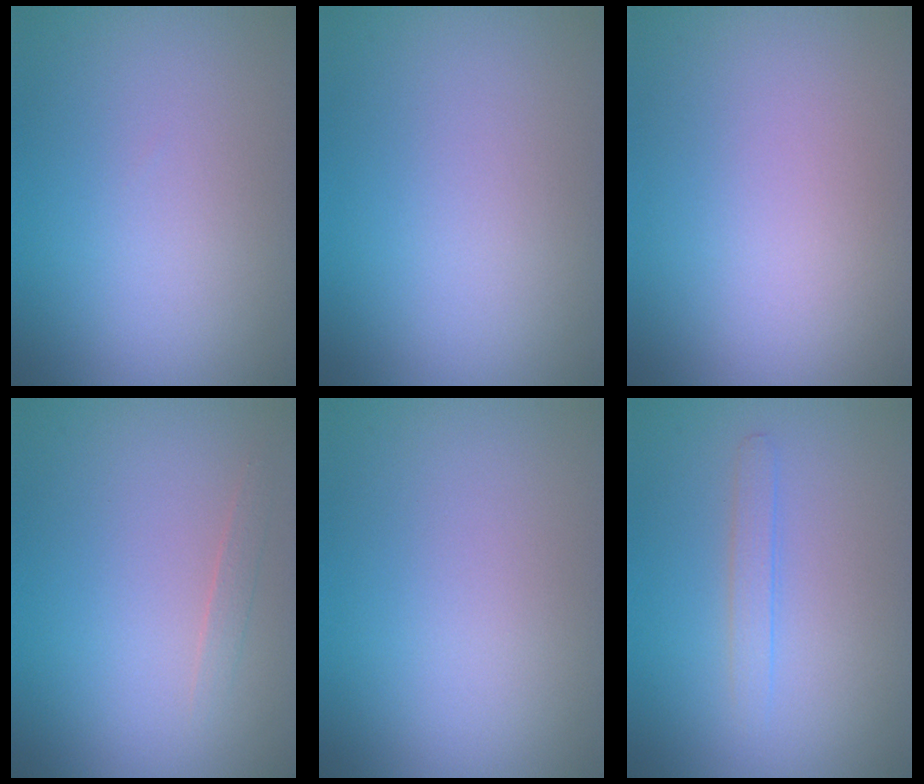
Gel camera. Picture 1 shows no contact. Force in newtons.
{"total": 0.0}
{"total": 0.0}
{"total": 0.8, "press": 0.8, "slide": 0.1}
{"total": 0.0}
{"total": 1.3, "press": 1.3, "slide": 0.1}